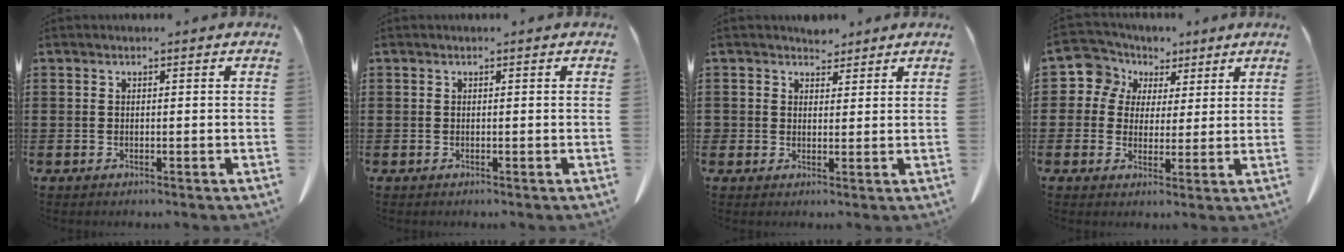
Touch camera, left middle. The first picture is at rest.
{"total": 0.0}
{"total": 2.8, "force": [2.3, 1.6, 0.0], "torque": [-0.002, 0.002, 0.043]}
{"total": 6.3, "force": [2.8, 5.6, 0.7], "torque": [-0.054, -0.006, 0.050]}